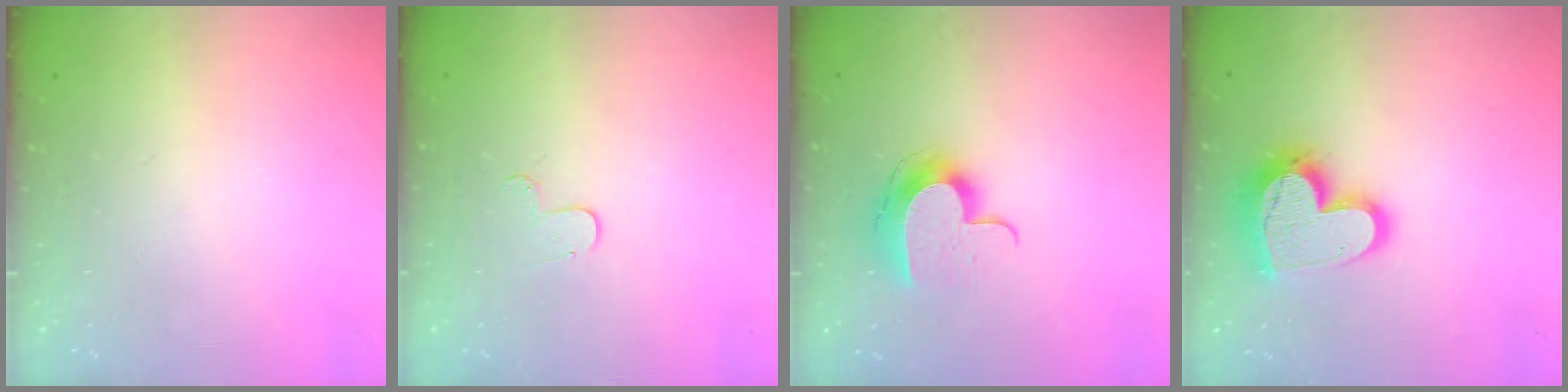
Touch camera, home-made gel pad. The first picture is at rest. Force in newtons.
{"total": 4.0, "press": 4.0, "slide": 0.4}
{"total": 10.2, "press": 10.2, "slide": 0.2}
{"total": 17.9, "press": 17.9, "slide": 1.5}